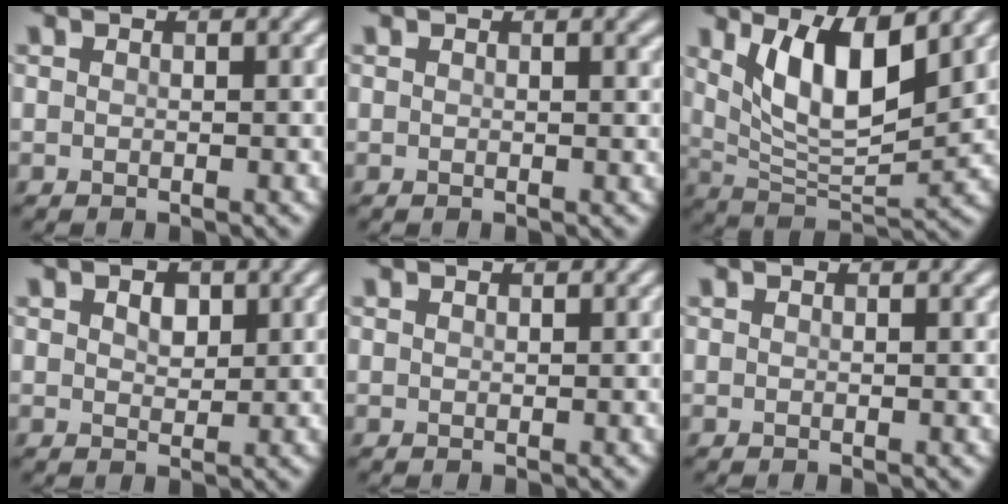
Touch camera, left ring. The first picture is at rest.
{"total": 1.0, "force": [0.6, 0.3, 0.7], "torque": [-0.003, 0.003, 0.008]}
{"total": 7.9, "force": [3.3, 2.9, 6.6], "torque": [-0.122, -0.017, 0.062]}
{"total": 1.8, "force": [0.8, 1.2, 1.2], "torque": [-0.020, 0.000, 0.013]}
{"total": 0.0}
{"total": 0.0}